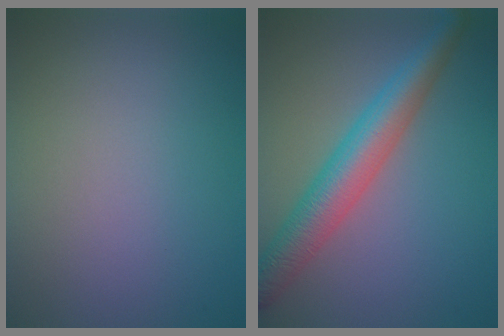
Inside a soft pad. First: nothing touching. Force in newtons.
{"total": 5.8, "press": 5.8, "slide": 0.1}